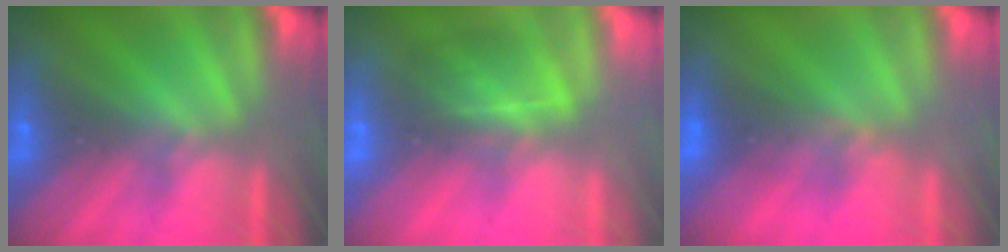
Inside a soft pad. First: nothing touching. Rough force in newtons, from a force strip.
{"total": 4.7}
{"total": 2.9}